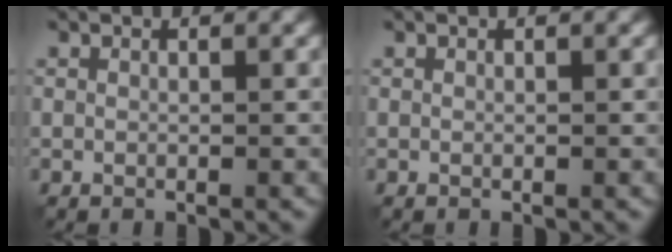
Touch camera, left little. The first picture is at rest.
{"total": 0.0}